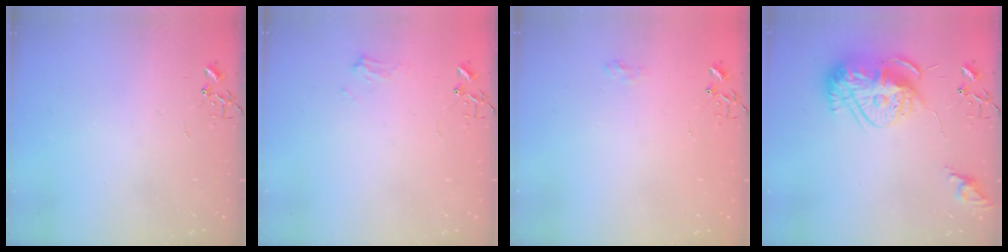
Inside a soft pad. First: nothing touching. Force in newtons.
{"total": 6.7, "press": 6.7, "slide": 0.7}
{"total": 6.5, "press": 6.5, "slide": 0.6}
{"total": 15.2, "press": 15.2, "slide": 1.4}